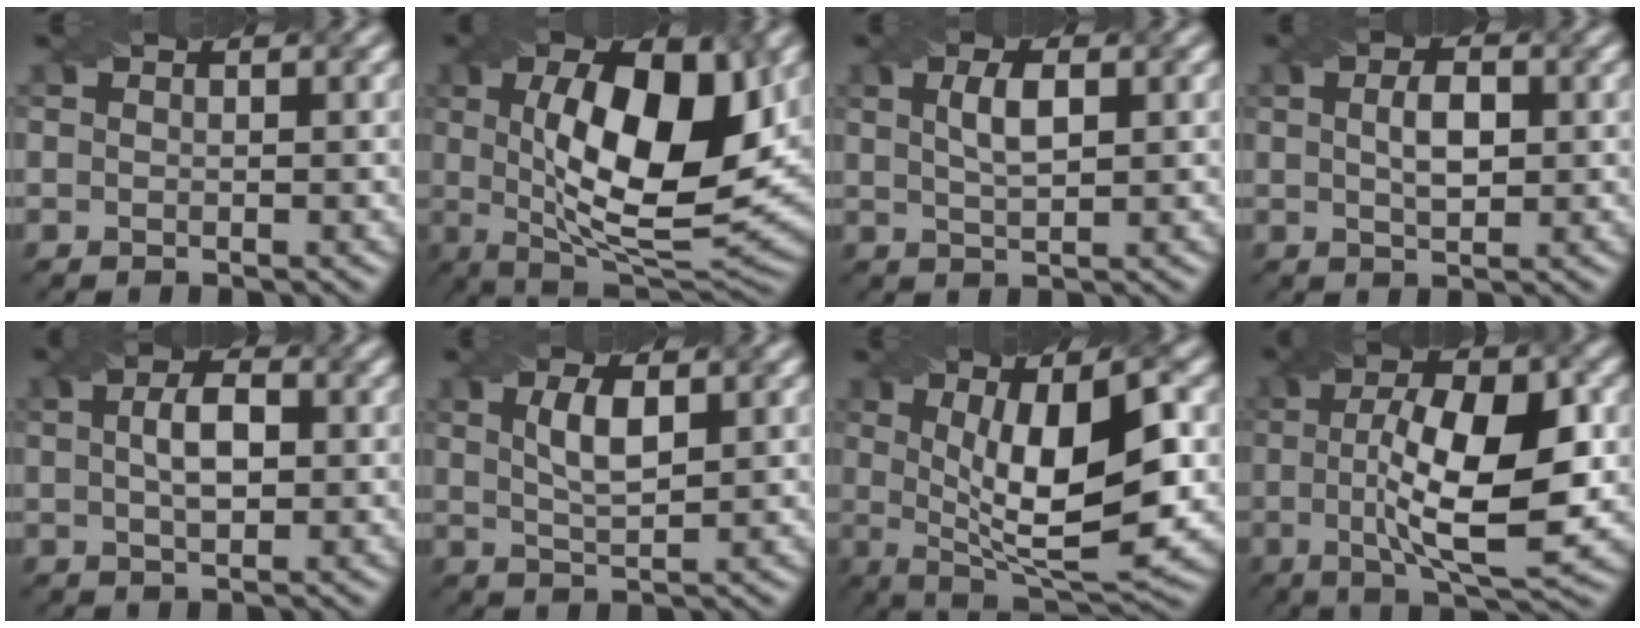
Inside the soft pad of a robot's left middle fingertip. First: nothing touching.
{"total": 12.9, "force": [1.8, 5.2, 11.6], "torque": [-0.178, 0.001, 0.030]}
{"total": 2.8, "force": [0.7, 1.0, 2.5], "torque": [-0.050, 0.006, 0.018]}
{"total": 2.8, "force": [0.3, 1.3, 2.4], "torque": [-0.053, 0.004, 0.009]}
{"total": 3.4, "force": [0.3, 1.6, 3.0], "torque": [-0.062, 0.006, 0.006]}
{"total": 3.4, "force": [1.0, 1.2, 3.0], "torque": [-0.065, 0.004, 0.022]}
{"total": 11.3, "force": [0.8, 3.6, 10.7], "torque": [-0.162, -0.003, 0.016]}
{"total": 10.8, "force": [-0.2, 3.5, 10.2], "torque": [-0.156, 0.003, -0.001]}